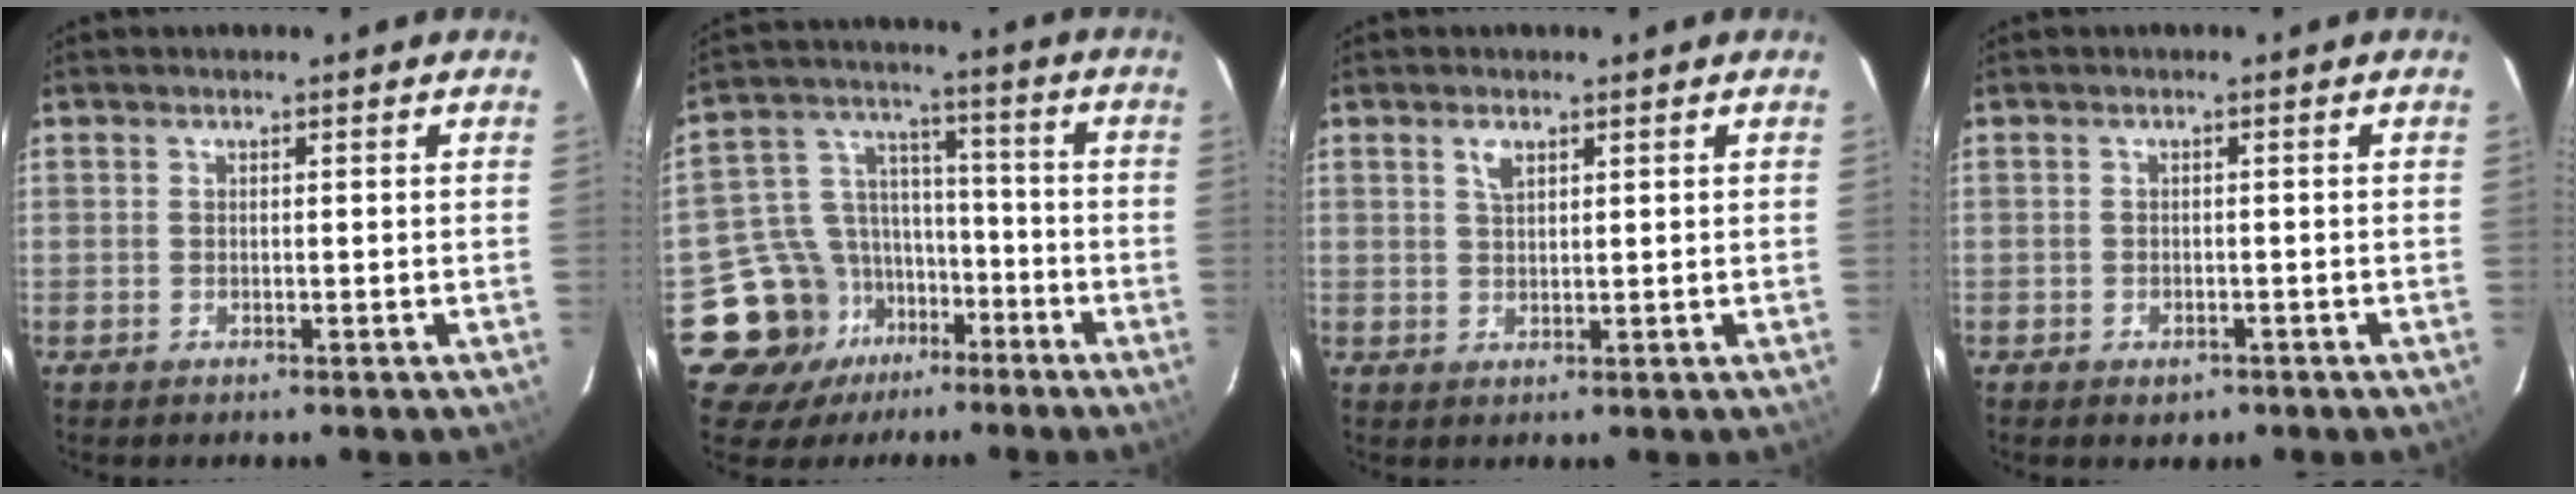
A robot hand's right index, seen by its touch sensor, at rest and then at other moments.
{"total": 13.2, "force": [-7.9, 10.1, 3.0], "torque": [-0.082, 0.051, -0.123]}
{"total": 2.2, "force": [1.2, 1.1, 1.5], "torque": [-0.028, 0.004, 0.023]}
{"total": 2.4, "force": [-1.3, 1.8, 1.0], "torque": [-0.019, -0.001, -0.013]}